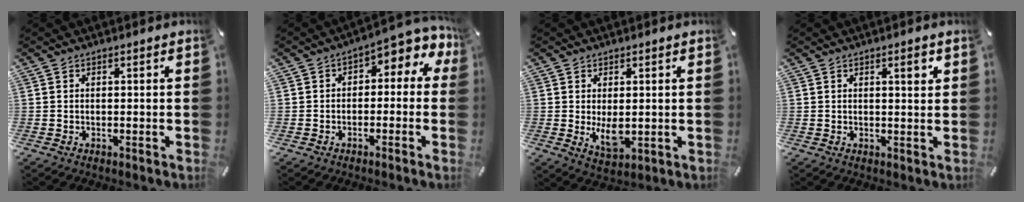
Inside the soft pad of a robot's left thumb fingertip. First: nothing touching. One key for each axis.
{"total": 4.5, "fx": -0.3, "fy": 3.3, "fz": 3.0, "tx": -0.043, "ty": -0.002, "tz": -0.013}
{"total": 6.1, "fx": 0.1, "fy": 3.4, "fz": 5.0, "tx": -0.100, "ty": -0.010, "tz": -0.003}
{"total": 3.0, "fx": 1.5, "fy": 0.8, "fz": 2.5, "tx": -0.029, "ty": -0.006, "tz": 0.018}